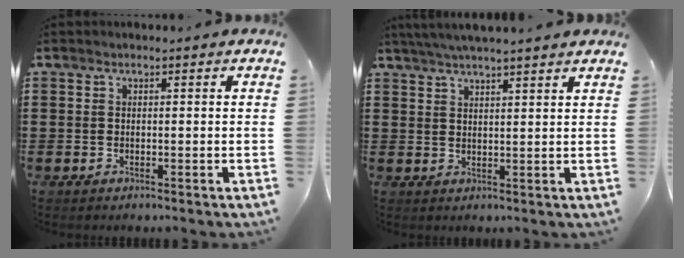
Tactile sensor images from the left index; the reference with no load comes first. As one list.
[{"total": 3.5, "force": [3.3, -0.6, 1.1], "torque": [-0.032, -0.006, 0.057]}]